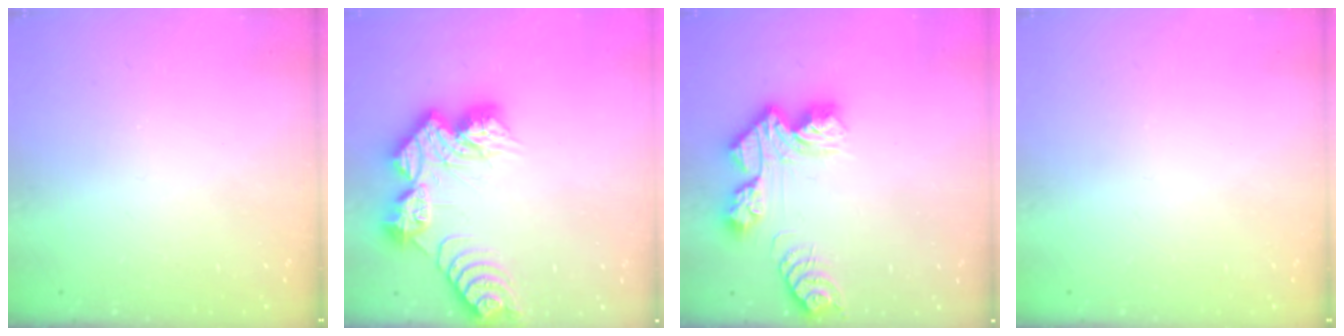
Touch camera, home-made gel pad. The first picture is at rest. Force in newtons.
{"total": 15.9, "press": 15.8, "slide": 1.3}
{"total": 12.0, "press": 12.0, "slide": 1.1}
{"total": 0.0}